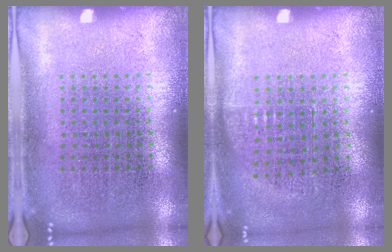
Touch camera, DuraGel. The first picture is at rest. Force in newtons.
{"total": 0.7, "press": 0.6, "slide": 0.3}